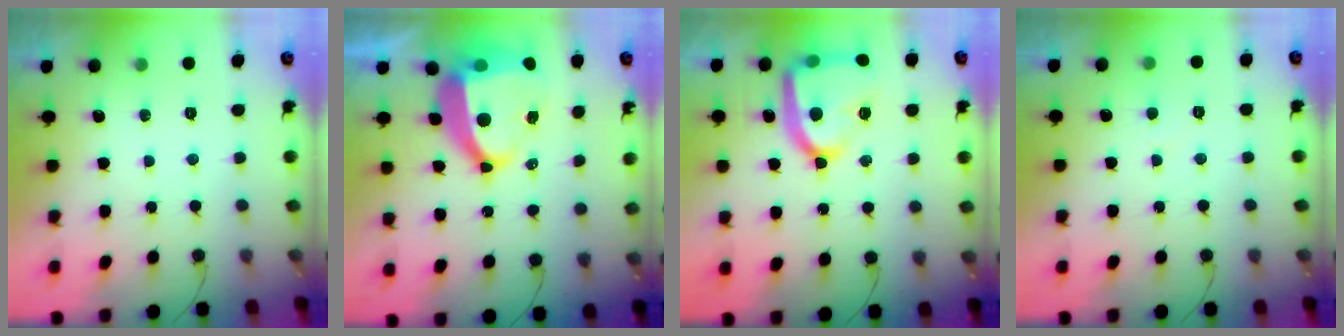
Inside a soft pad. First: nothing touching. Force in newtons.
{"total": 15.4, "press": 15.3, "slide": 1.8}
{"total": 20.3, "press": 20.2, "slide": 2.1}
{"total": 1.7, "press": 1.7, "slide": 0.1}